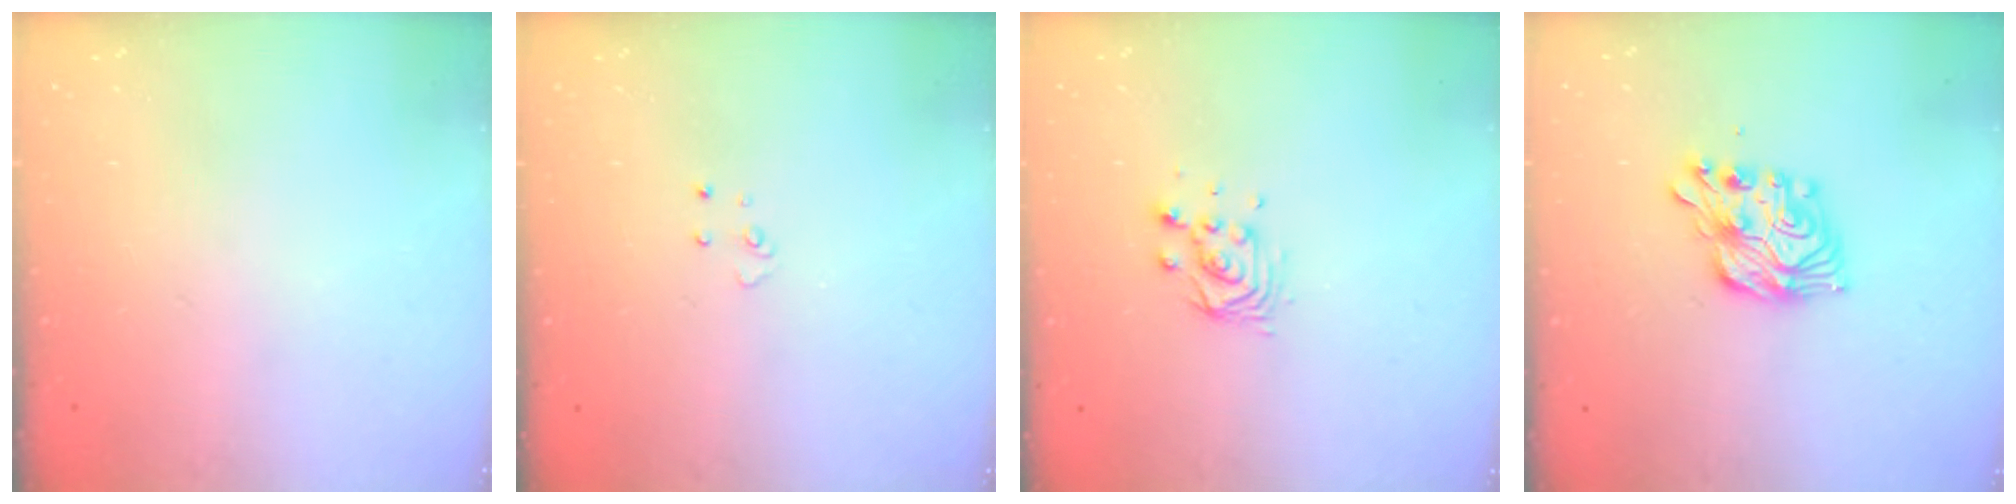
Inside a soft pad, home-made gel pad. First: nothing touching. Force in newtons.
{"total": 2.9, "press": 2.9, "slide": 0.2}
{"total": 5.0, "press": 5.0, "slide": 0.1}
{"total": 11.8, "press": 11.8, "slide": 0.4}